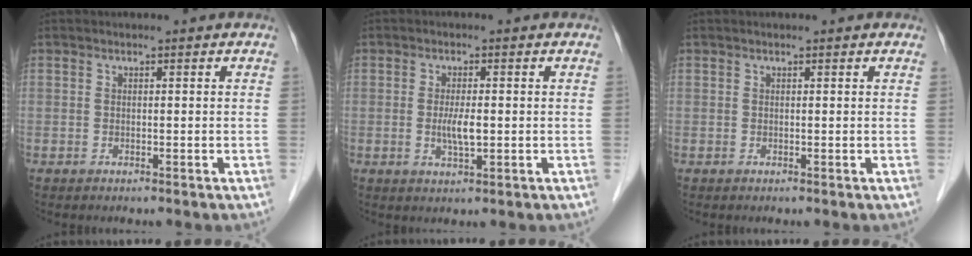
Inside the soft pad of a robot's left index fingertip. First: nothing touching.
{"total": 3.4, "force": [-0.3, 0.7, 3.3], "torque": [-0.067, -0.006, -0.005]}
{"total": 0.5, "force": [0.4, 0.1, 0.2], "torque": [-0.006, 0.005, 0.005]}